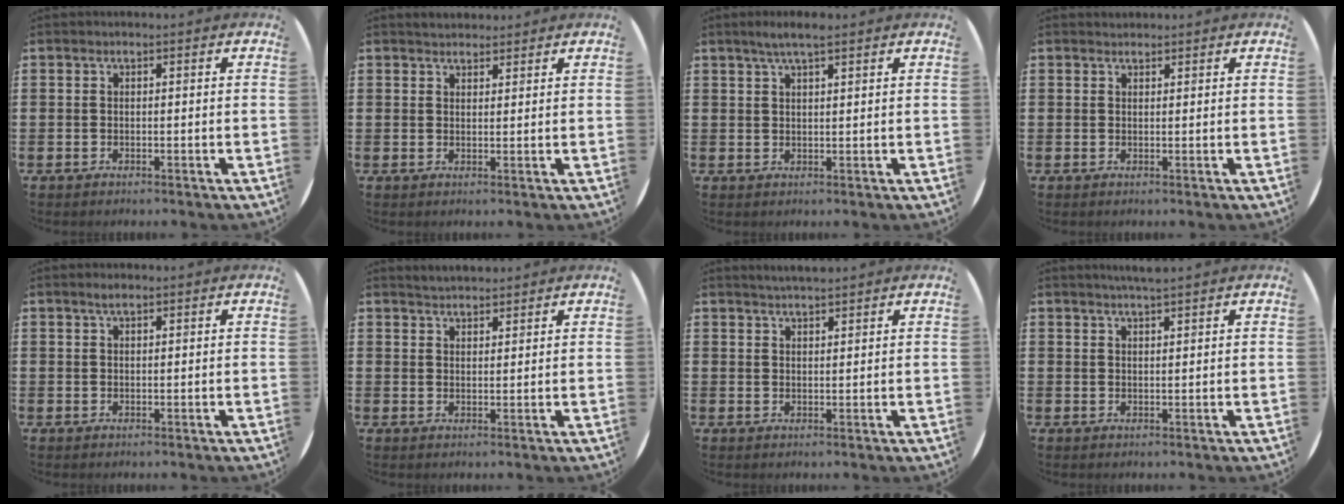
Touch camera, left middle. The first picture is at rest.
{"total": 1.9, "force": [1.9, 0.5, 0.0], "torque": [0.006, 0.003, 0.034]}
{"total": 3.1, "force": [2.4, 0.4, 1.9], "torque": [-0.039, 0.006, 0.041]}
{"total": 0.8, "force": [0.8, 0.2, -0.1], "torque": [0.002, 0.003, 0.015]}
{"total": 1.2, "force": [0.8, 0.3, 0.9], "torque": [-0.016, 0.004, 0.013]}
{"total": 2.4, "force": [2.3, 0.4, 0.1], "torque": [-0.004, 0.000, 0.044]}
{"total": 2.2, "force": [2.2, 0.1, 0.4], "torque": [-0.010, 0.000, 0.040]}
{"total": 2.1, "force": [1.9, -0.3, 0.6], "torque": [-0.011, 0.000, 0.036]}